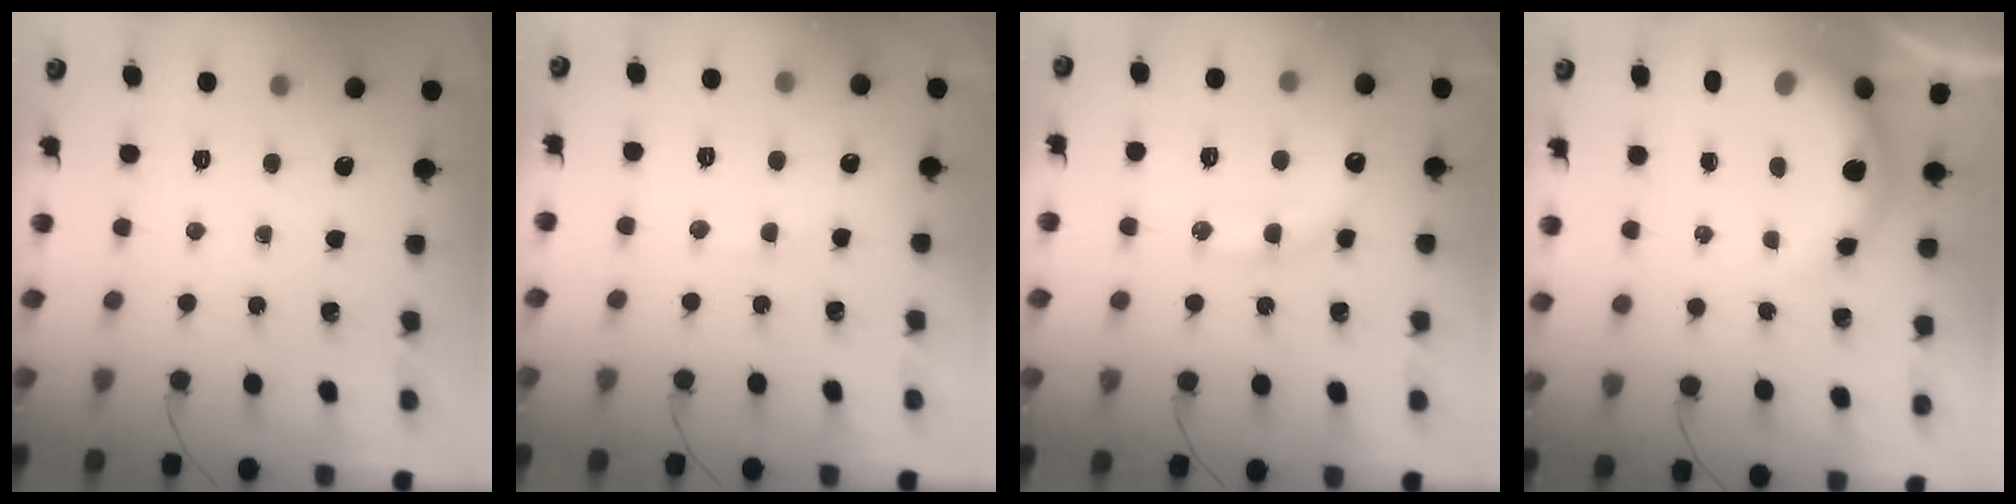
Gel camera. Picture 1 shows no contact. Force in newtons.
{"total": 8.1, "press": 8.0, "slide": 1.0}
{"total": 14.9, "press": 14.8, "slide": 1.5}
{"total": 9.3, "press": 9.1, "slide": 1.5}